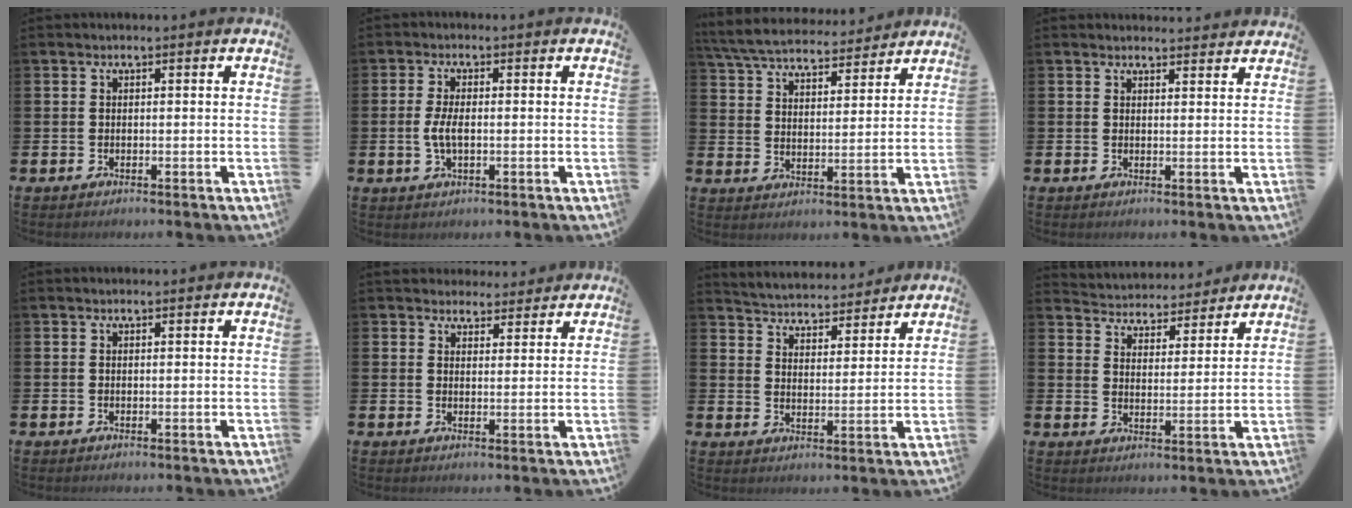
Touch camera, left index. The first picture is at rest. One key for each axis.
{"total": 3.3, "fx": -0.3, "fy": 1.4, "fz": 3.0, "tx": -0.055, "ty": -0.002, "tz": -0.011}
{"total": 6.3, "fx": 6.0, "fy": 1.4, "fz": 1.2, "tx": -0.051, "ty": -0.036, "tz": 0.106}
{"total": 2.0, "fx": 2.0, "fy": 0.4, "fz": -0.1, "tx": 0.011, "ty": -0.012, "tz": 0.034}
{"total": 0.0}
{"total": 3.9, "fx": 3.6, "fy": 1.3, "fz": -0.1, "tx": 0.003, "ty": -0.018, "tz": 0.065}
{"total": 4.9, "fx": 4.8, "fy": 1.0, "fz": -0.2, "tx": -0.014, "ty": -0.038, "tz": 0.082}
{"total": 4.4, "fx": 4.2, "fy": 1.1, "fz": -0.5, "tx": -0.010, "ty": -0.037, "tz": 0.071}